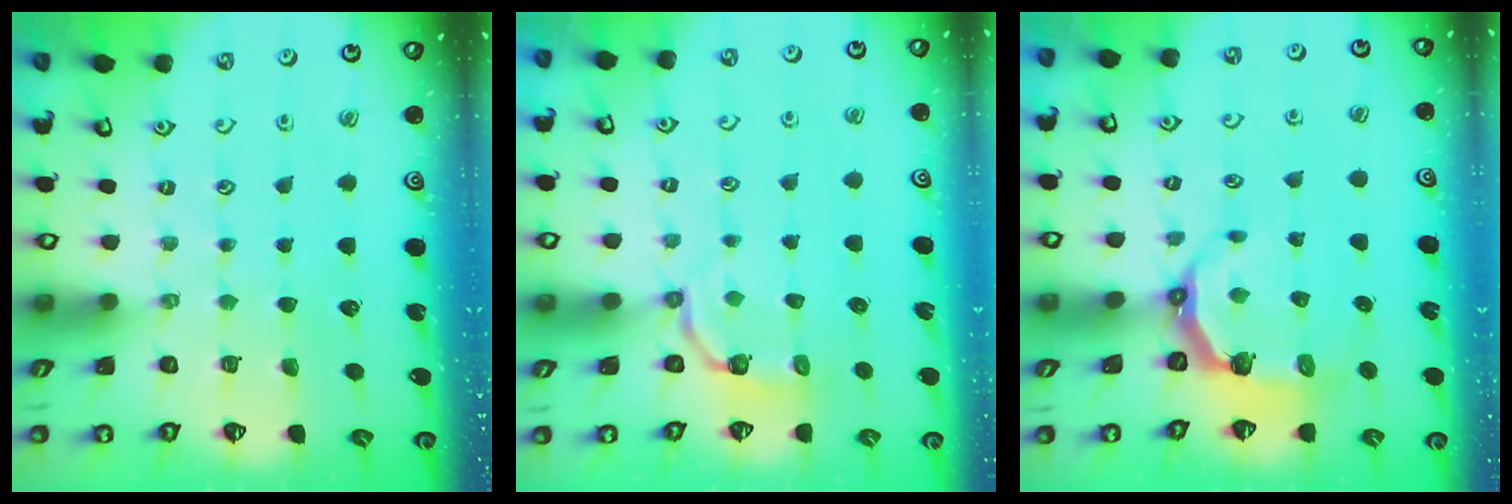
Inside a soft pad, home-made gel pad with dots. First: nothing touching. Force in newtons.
{"total": 3.5, "press": 1.7, "slide": 3.1}
{"total": 5.0, "press": 3.4, "slide": 3.7}